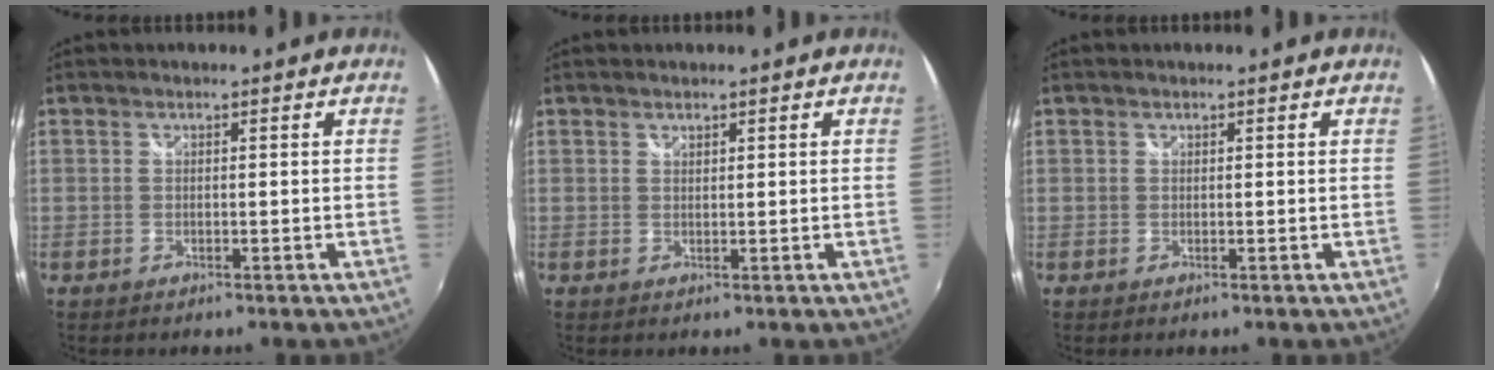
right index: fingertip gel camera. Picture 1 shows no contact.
{"total": 0.7, "force": [0.6, 0.3, 0.1], "torque": [-0.001, 0.000, 0.012]}
{"total": 0.5, "force": [0.1, 0.5, 0.0], "torque": [0.004, 0.003, 0.000]}